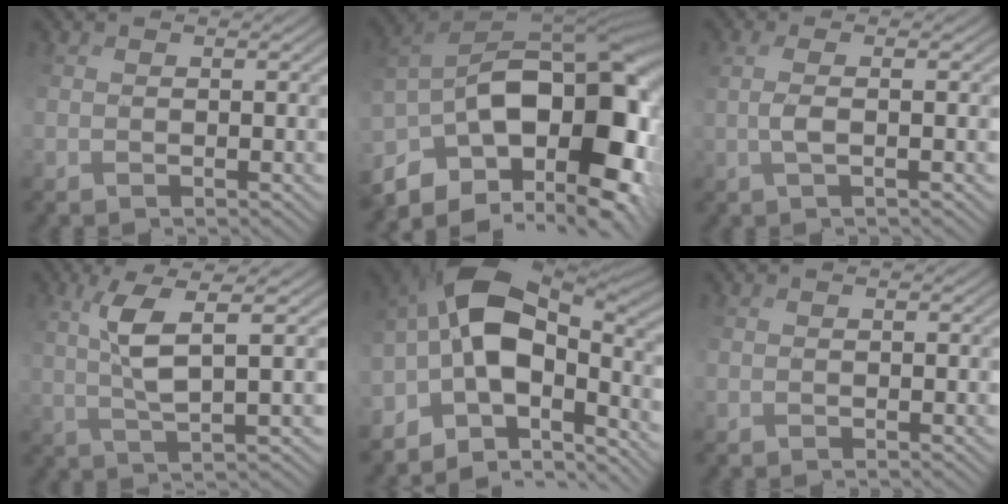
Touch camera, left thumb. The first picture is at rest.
{"total": 17.5, "force": [-3.9, 9.8, 14.0], "torque": [-0.248, -0.004, -0.049]}
{"total": 1.7, "force": [0.8, -1.0, 1.2], "torque": [-0.013, 0.016, 0.012]}
{"total": 5.3, "force": [3.0, -0.7, 4.3], "torque": [-0.088, 0.018, 0.069]}
{"total": 12.6, "force": [-2.7, 6.1, 10.7], "torque": [-0.211, 0.027, -0.055]}
{"total": 0.0}